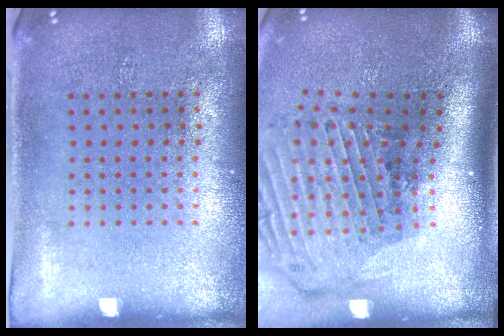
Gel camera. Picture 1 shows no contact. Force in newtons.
{"total": 3.1, "press": 2.1, "slide": 2.3}